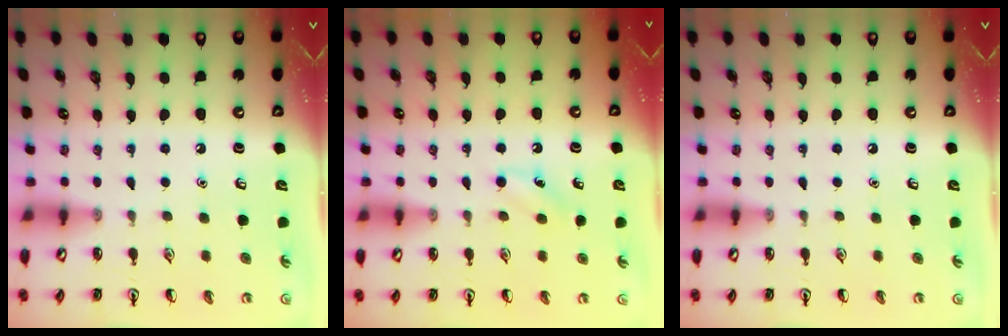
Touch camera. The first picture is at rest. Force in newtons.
{"total": 5.7, "press": 5.6, "slide": 1.4}
{"total": 0.0}